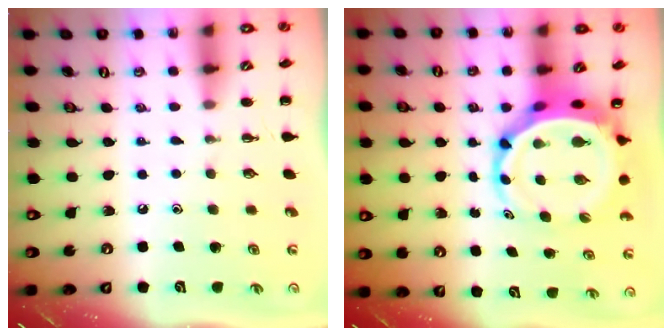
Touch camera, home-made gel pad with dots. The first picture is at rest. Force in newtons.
{"total": 6.6, "press": 6.3, "slide": 2.0}